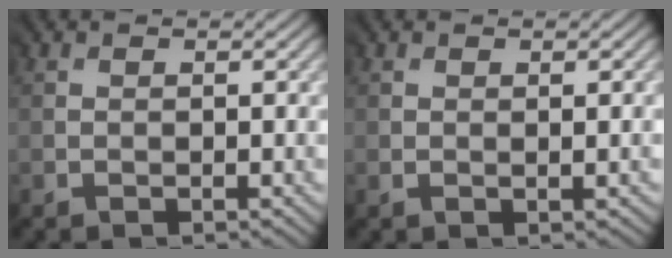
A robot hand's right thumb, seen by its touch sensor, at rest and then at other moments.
{"total": 0.6, "force": [0.4, -0.5, -0.2], "torque": [-0.003, 0.001, 0.007]}